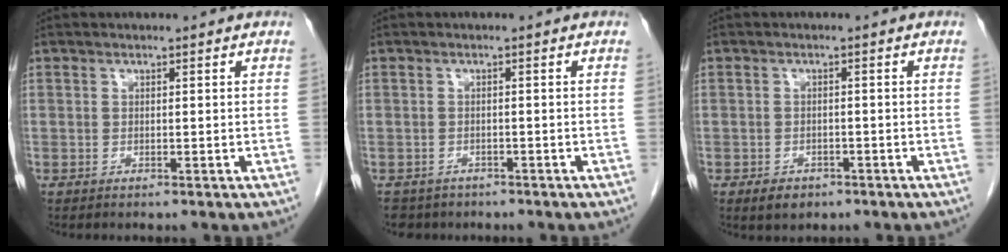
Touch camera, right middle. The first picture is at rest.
{"total": 3.5, "force": [-2.7, 2.2, 0.0], "torque": [-0.002, 0.003, -0.043]}
{"total": 2.8, "force": [-1.7, 1.8, 1.2], "torque": [-0.022, 0.000, -0.017]}